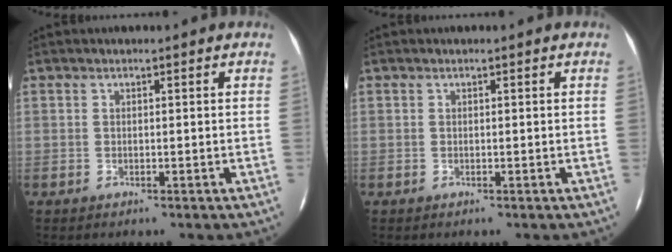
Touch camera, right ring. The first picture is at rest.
{"total": 0.0}